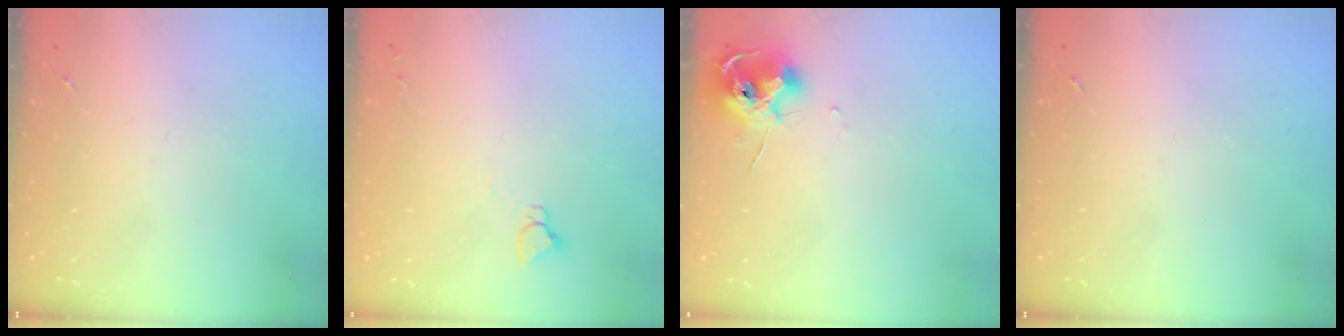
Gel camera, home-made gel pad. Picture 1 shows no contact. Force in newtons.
{"total": 2.9, "press": 2.9, "slide": 0.2}
{"total": 10.3, "press": 10.3, "slide": 0.9}
{"total": 0.0}